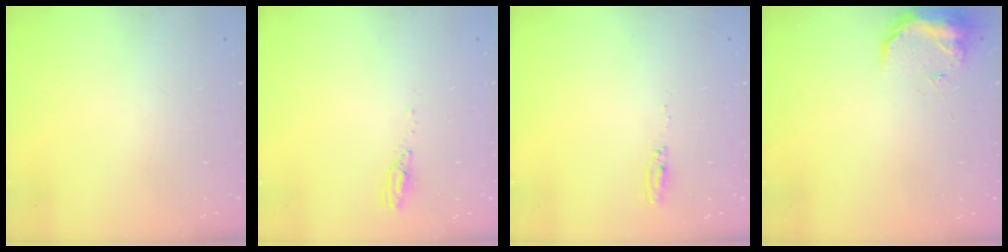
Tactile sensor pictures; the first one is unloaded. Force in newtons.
{"total": 2.8, "press": 2.8, "slide": 0.4}
{"total": 3.6, "press": 3.4, "slide": 1.1}
{"total": 8.9, "press": 8.7, "slide": 1.5}